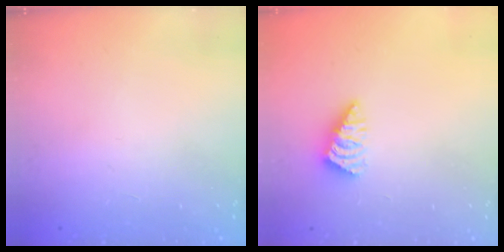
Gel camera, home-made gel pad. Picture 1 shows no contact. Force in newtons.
{"total": 2.8, "press": 2.7, "slide": 0.5}